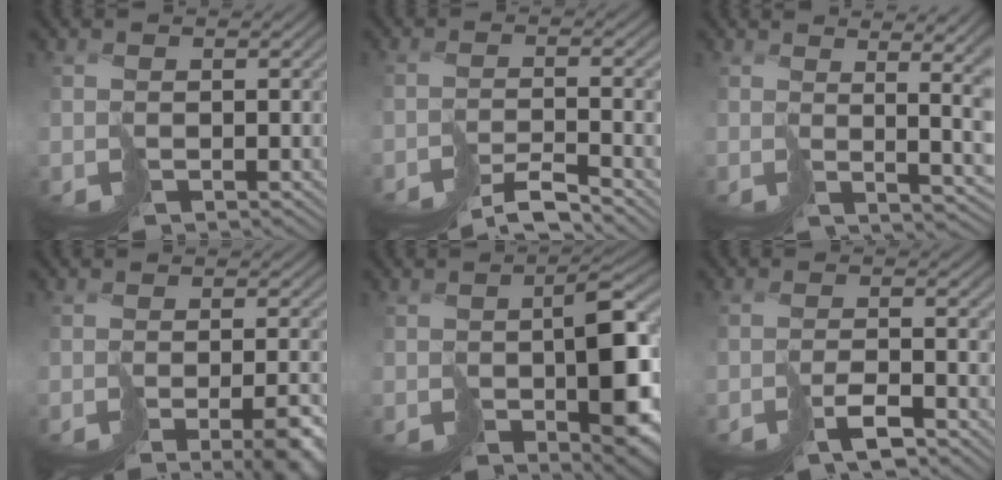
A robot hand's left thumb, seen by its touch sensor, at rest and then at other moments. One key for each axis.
{"total": 5.1, "fx": -4.4, "fy": -0.1, "fz": 2.5, "tx": -0.032, "ty": 0.003, "tz": -0.071}
{"total": 9.0, "fx": 1.8, "fy": 2.7, "fz": 8.4, "tx": -0.092, "ty": 0.012, "tz": 0.036}
{"total": 9.1, "fx": -6.3, "fy": 2.5, "fz": 6.0, "tx": -0.073, "ty": -0.017, "tz": -0.052}
{"total": 8.9, "fx": -2.1, "fy": 4.0, "fz": 7.7, "tx": -0.113, "ty": -0.018, "tz": -0.019}
{"total": 3.0, "fx": -2.3, "fy": -0.1, "fz": 1.8, "tx": -0.023, "ty": 0.004, "tz": -0.042}